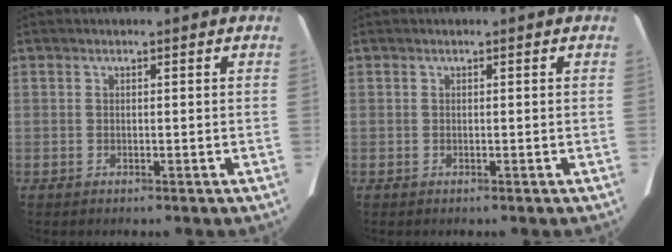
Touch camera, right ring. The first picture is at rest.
{"total": 0.0}